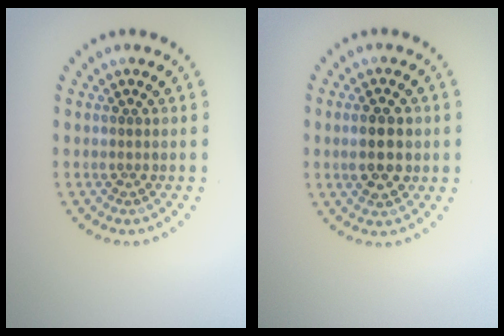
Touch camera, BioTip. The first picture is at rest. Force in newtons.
{"total": 4.6, "press": 4.6, "slide": 0.2}